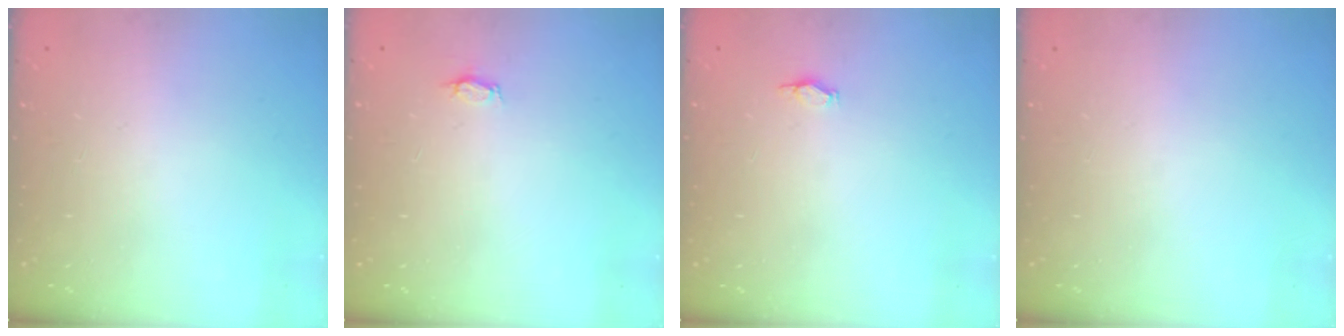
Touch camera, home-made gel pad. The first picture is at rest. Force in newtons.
{"total": 2.9, "press": 2.9, "slide": 0.4}
{"total": 2.2, "press": 1.9, "slide": 1.2}
{"total": 0.0}